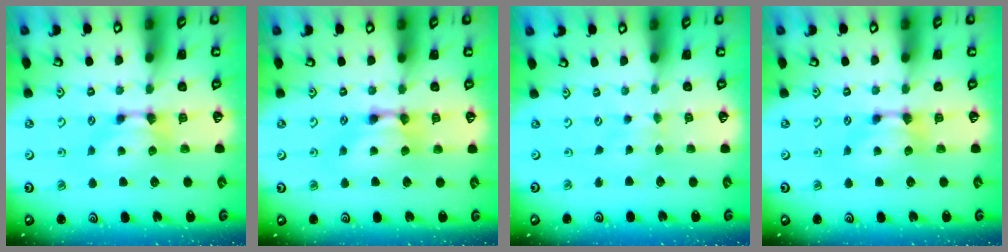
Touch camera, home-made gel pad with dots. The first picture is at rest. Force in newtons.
{"total": 2.1, "press": 2.1, "slide": 0.0}
{"total": 2.3, "press": 2.3, "slide": 0.1}
{"total": 0.0}